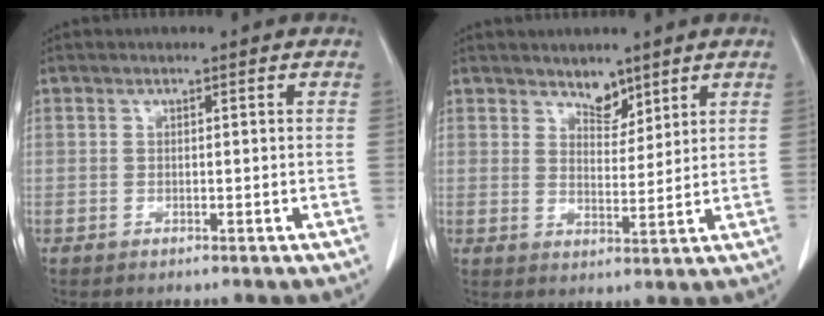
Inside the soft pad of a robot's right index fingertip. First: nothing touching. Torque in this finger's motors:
{"motor_torque": [-0.03, 0.31, 0.00, 0.00]}